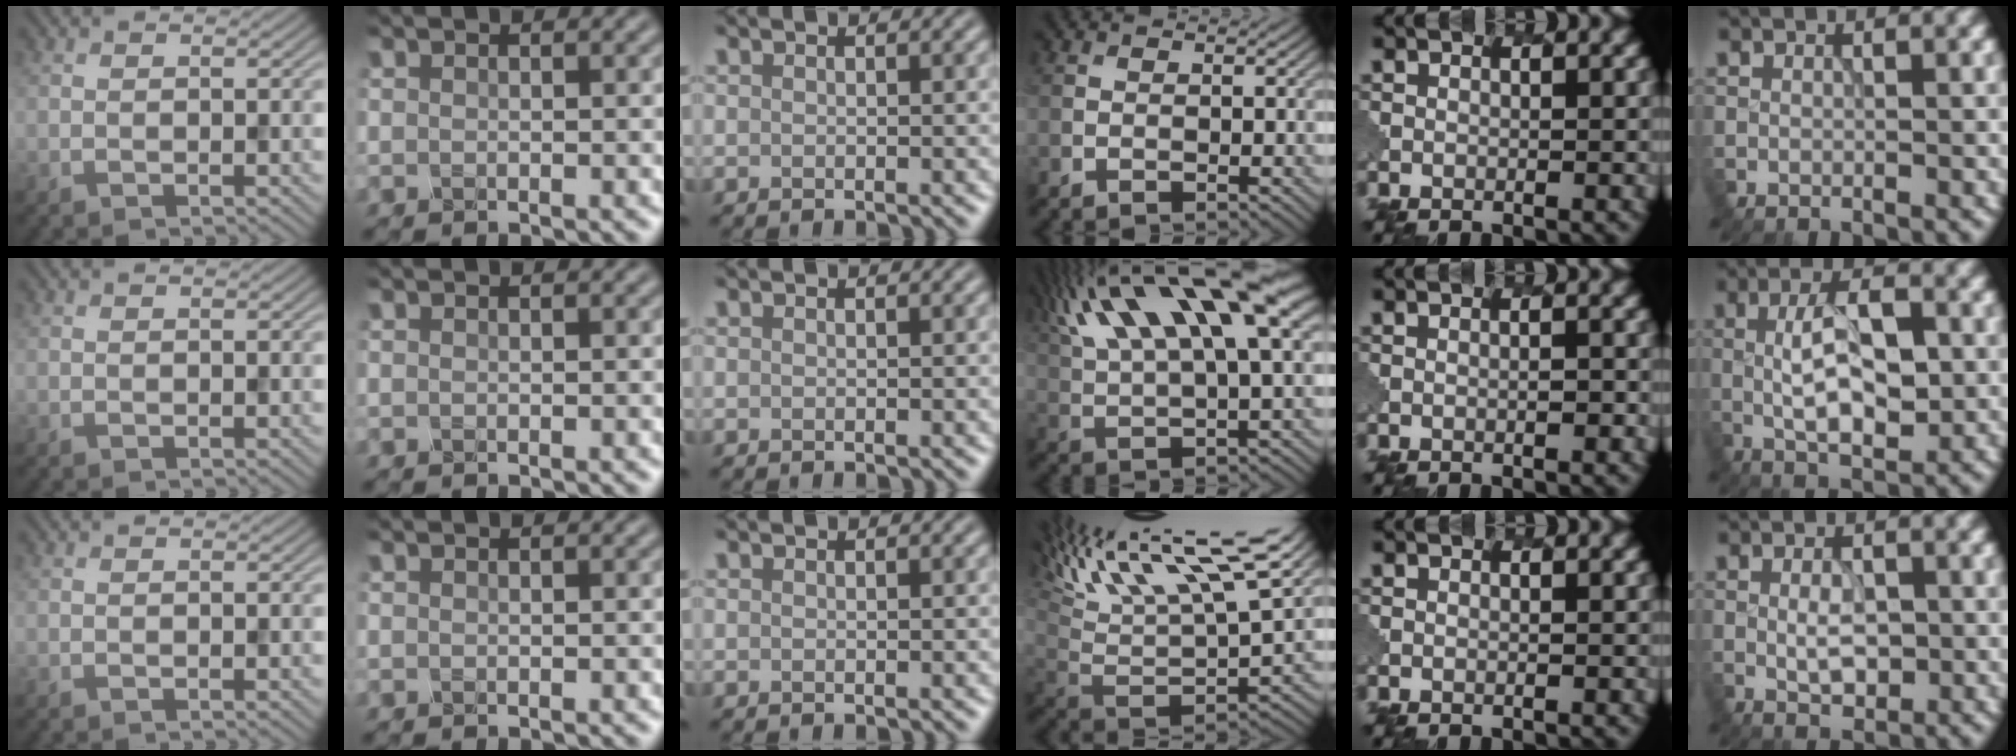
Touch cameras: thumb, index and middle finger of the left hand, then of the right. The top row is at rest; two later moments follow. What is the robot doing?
{"motion": "dispense", "object": "oil cruet"}